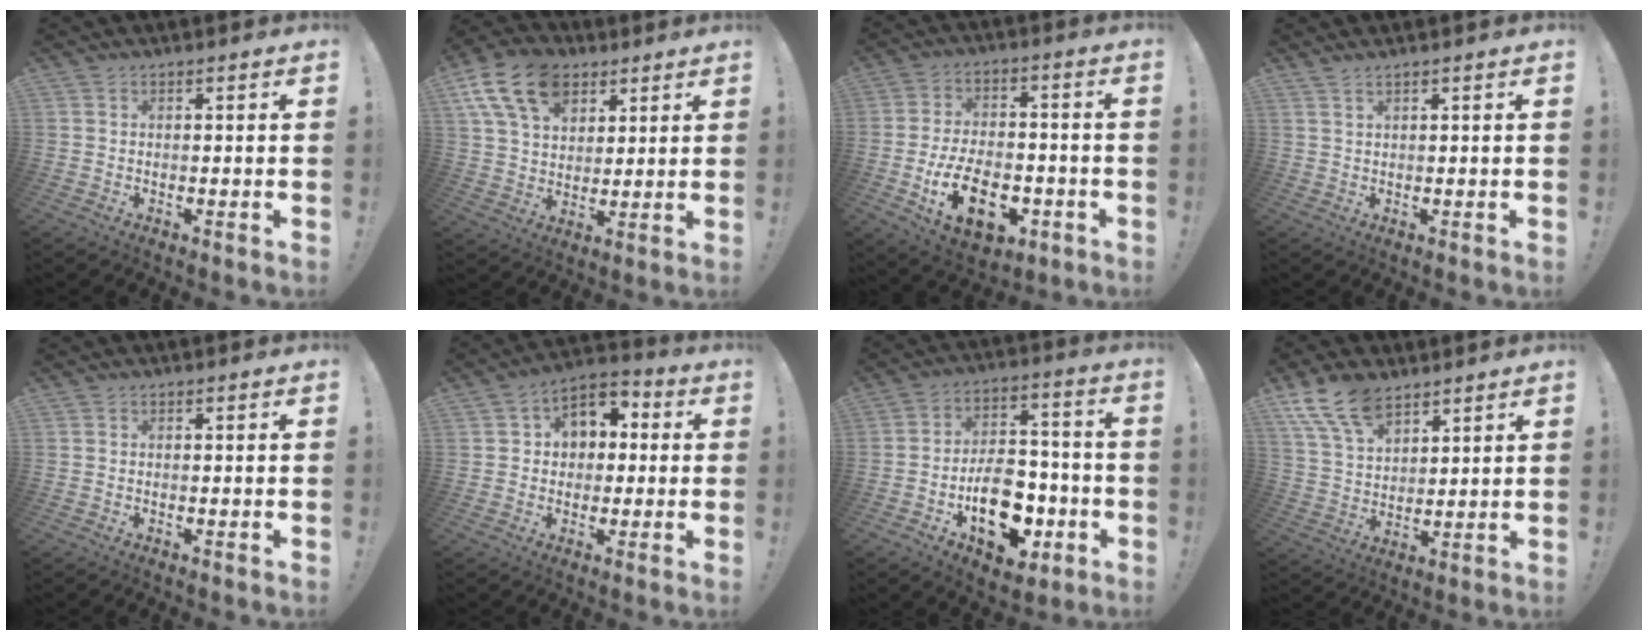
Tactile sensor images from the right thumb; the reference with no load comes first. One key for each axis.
{"total": 17.0, "fx": 8.4, "fy": 11.5, "fz": 9.3, "tx": -0.161, "ty": -0.038, "tz": 0.158}
{"total": 17.6, "fx": -6.9, "fy": 10.5, "fz": 12.3, "tx": -0.205, "ty": 0.042, "tz": -0.108}
{"total": 3.2, "fx": 2.5, "fy": -0.1, "fz": 1.9, "tx": -0.046, "ty": -0.012, "tz": 0.046}
{"total": 0.0}
{"total": 8.0, "fx": 1.6, "fy": 7.0, "fz": 3.7, "tx": -0.051, "ty": -0.001, "tz": 0.036}
{"total": 17.0, "fx": -6.8, "fy": 10.9, "fz": 11.2, "tx": -0.163, "ty": 0.055, "tz": -0.099}
{"total": 12.5, "fx": 8.9, "fy": 6.5, "fz": 5.9, "tx": -0.114, "ty": -0.043, "tz": 0.170}